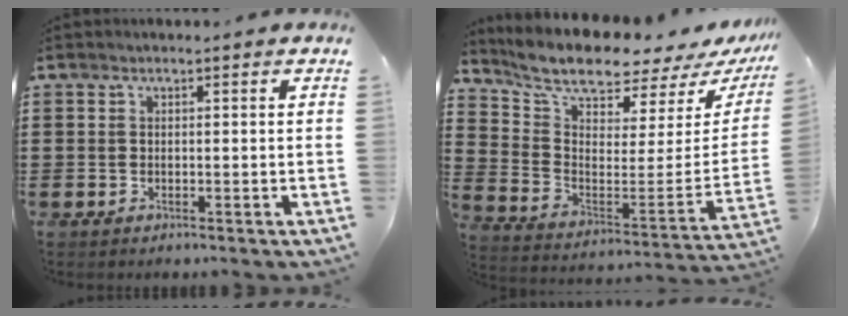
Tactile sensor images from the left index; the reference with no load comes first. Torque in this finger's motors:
{"motor_torque": [2.09, -0.05, 1.06, 0.21]}